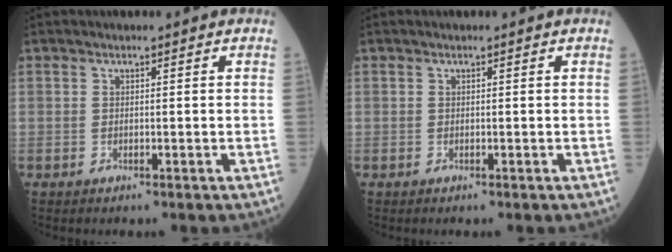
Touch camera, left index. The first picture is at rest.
{"total": 0.0}